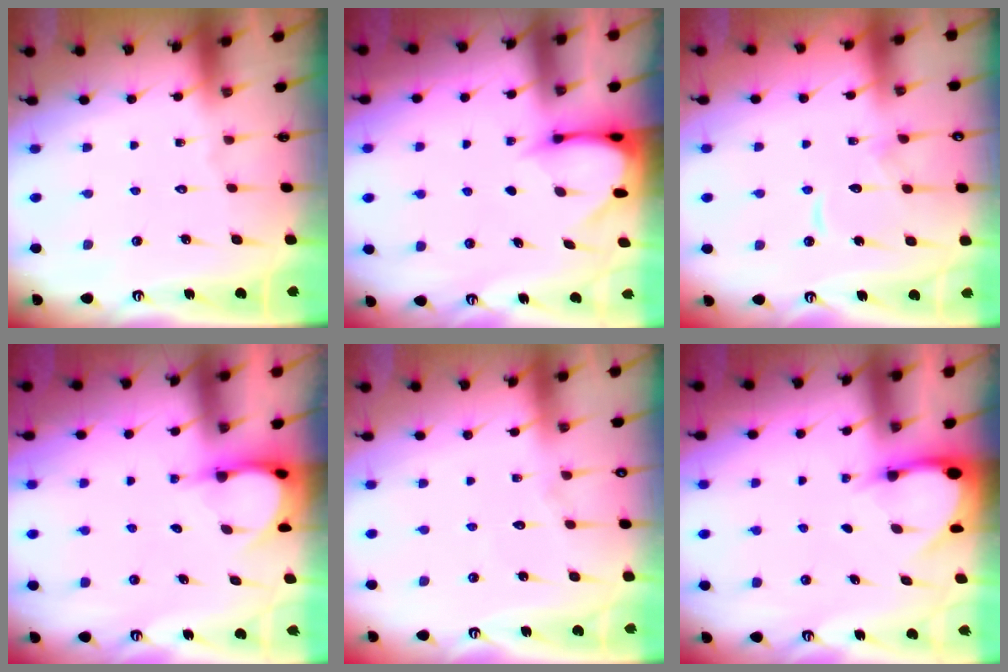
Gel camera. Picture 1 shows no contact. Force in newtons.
{"total": 3.3, "press": 3.3, "slide": 0.3}
{"total": 10.1, "press": 10.0, "slide": 1.1}
{"total": 3.7, "press": 3.7, "slide": 0.2}
{"total": 4.9, "press": 4.9, "slide": 0.5}
{"total": 3.6, "press": 3.5, "slide": 0.4}